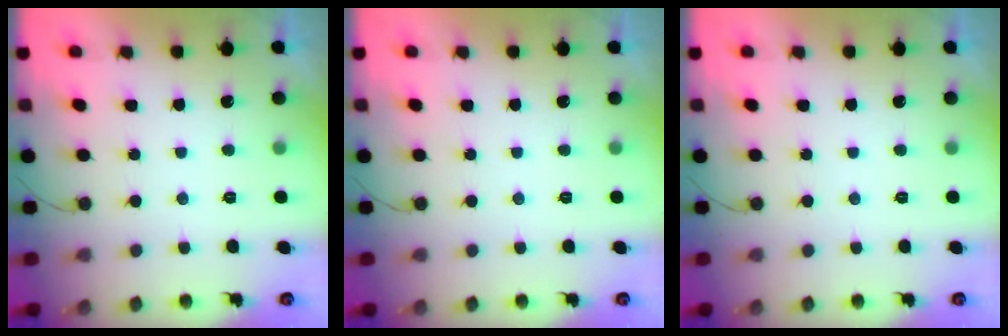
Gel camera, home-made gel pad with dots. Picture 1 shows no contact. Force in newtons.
{"total": 0.0}
{"total": 0.0}